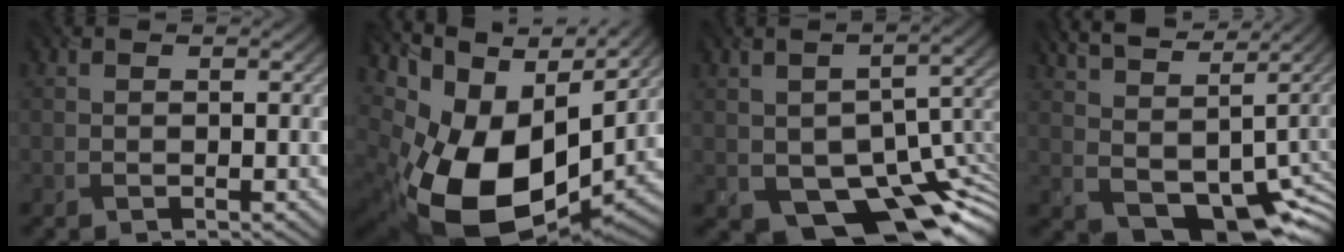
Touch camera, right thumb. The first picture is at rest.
{"total": 18.7, "force": [-0.7, 12.3, 14.1], "torque": [-0.293, -0.045, 0.014]}
{"total": 16.9, "force": [-7.3, 9.7, 11.8], "torque": [-0.174, -0.026, -0.088]}
{"total": 12.5, "force": [3.7, 7.7, 9.1], "torque": [-0.166, -0.017, 0.101]}